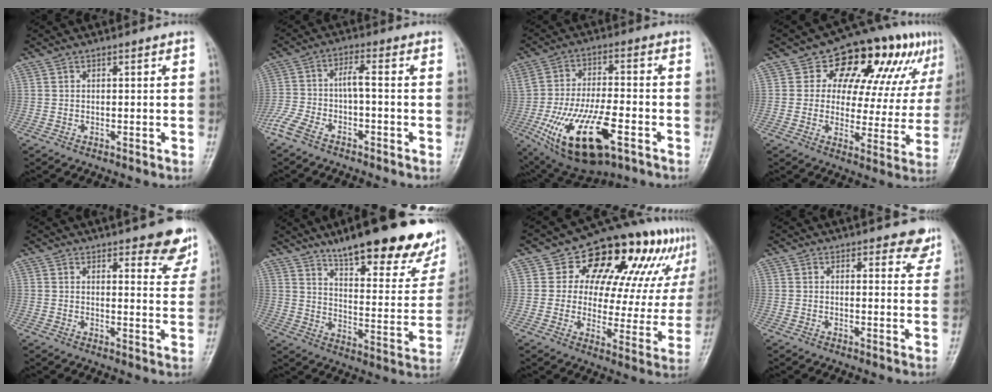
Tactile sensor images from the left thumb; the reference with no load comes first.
{"total": 7.4, "force": [-3.7, 1.7, 6.1], "torque": [-0.147, 0.027, -0.073]}
{"total": 18.2, "force": [-7.3, 7.2, 15.0], "torque": [-0.281, 0.014, -0.109]}
{"total": 18.2, "force": [8.4, 10.2, 12.5], "torque": [-0.107, -0.005, 0.113]}
{"total": 8.9, "force": [6.4, 2.8, 5.5], "torque": [-0.036, -0.035, 0.071]}
{"total": 25.9, "force": [18.5, 7.2, 16.6], "torque": [-0.190, -0.077, 0.256]}
{"total": 20.0, "force": [9.7, 11.4, 13.3], "torque": [-0.117, -0.009, 0.130]}
{"total": 4.4, "force": [3.2, 2.0, 2.2], "torque": [0.004, -0.017, 0.033]}